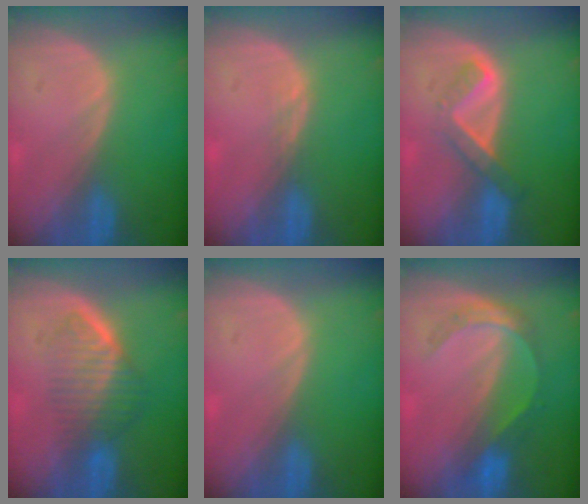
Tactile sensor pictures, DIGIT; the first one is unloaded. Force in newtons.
{"total": 1.0, "press": 0.8, "slide": 0.7}
{"total": 5.2, "press": 4.5, "slide": 2.7}
{"total": 6.6, "press": 5.9, "slide": 2.9}
{"total": 0.0}
{"total": 5.1, "press": 4.9, "slide": 1.4}